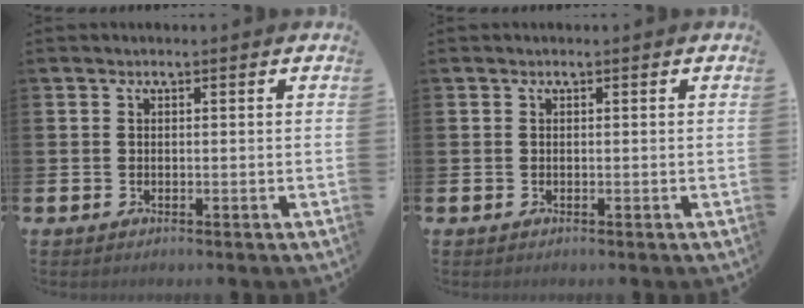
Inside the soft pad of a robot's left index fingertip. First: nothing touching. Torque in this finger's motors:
{"motor_torque": [0.00, 0.00, 0.00, 0.01]}